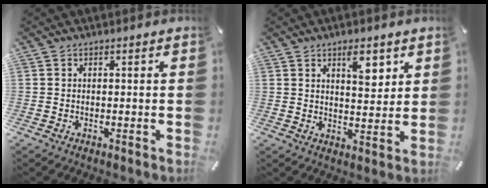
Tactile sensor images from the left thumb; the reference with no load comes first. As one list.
[{"total": 6.5, "force": [4.0, 3.1, 4.1], "torque": [-0.043, -0.025, 0.061]}]